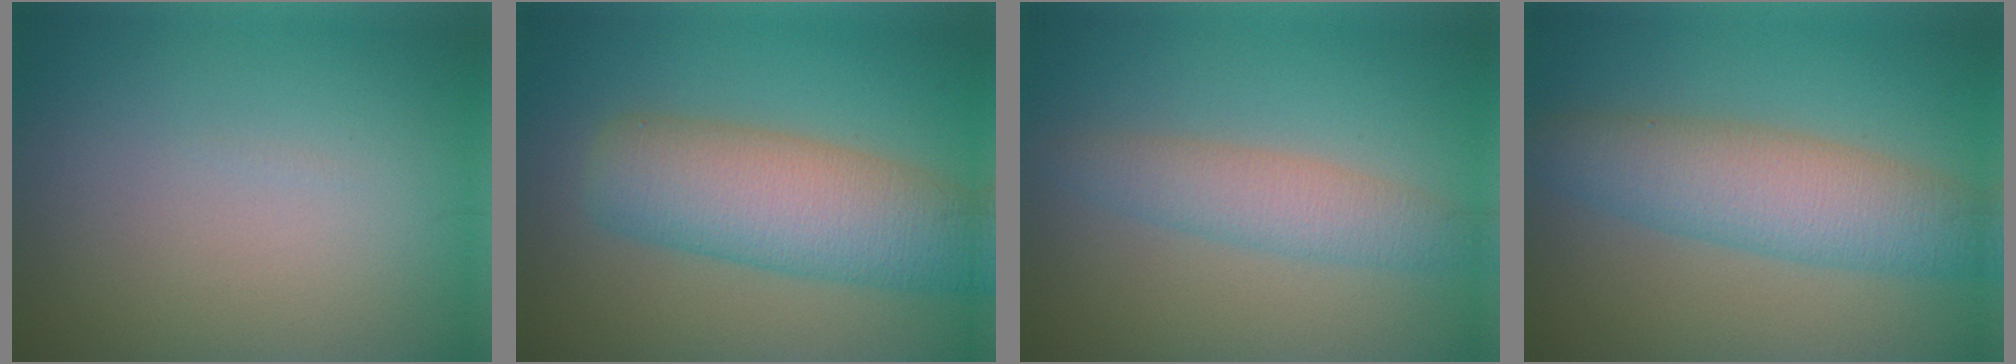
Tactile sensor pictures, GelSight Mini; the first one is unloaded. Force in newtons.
{"total": 8.1, "press": 8.1, "slide": 0.2}
{"total": 3.4, "press": 3.4, "slide": 0.1}
{"total": 6.3, "press": 6.3, "slide": 0.1}